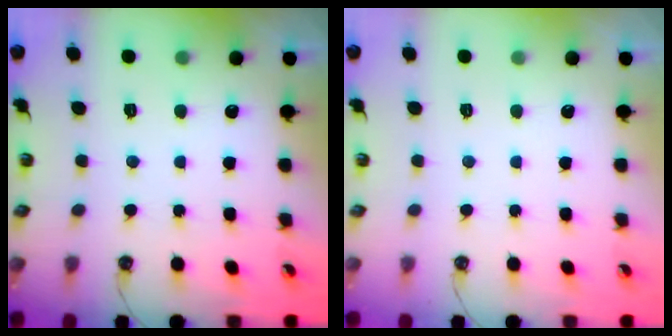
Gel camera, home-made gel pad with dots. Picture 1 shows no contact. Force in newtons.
{"total": 0.0}